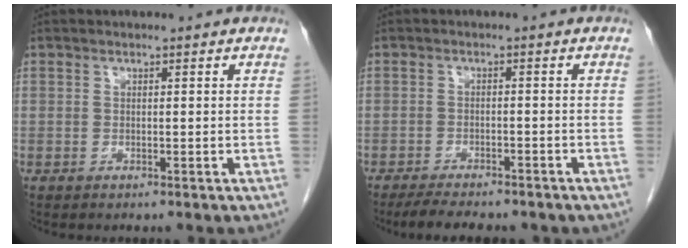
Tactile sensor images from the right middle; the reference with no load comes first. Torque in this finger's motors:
{"motor_torque": [0.58, -0.55, 0.10, 0.04]}